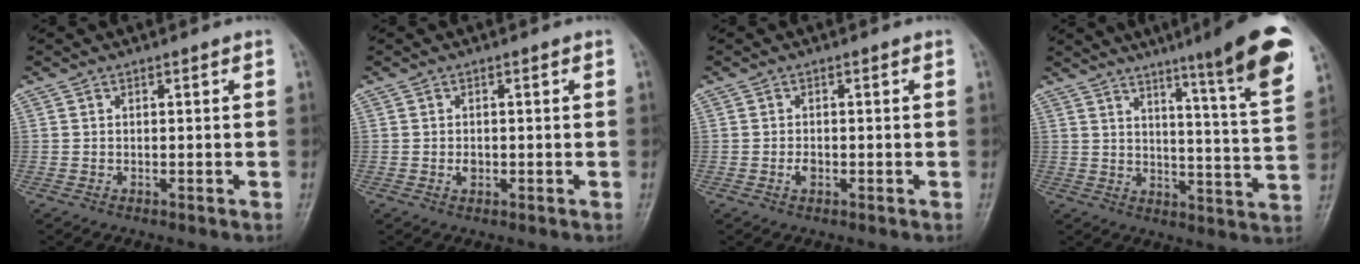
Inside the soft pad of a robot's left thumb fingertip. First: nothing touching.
{"total": 1.5, "force": [-0.3, 1.1, 1.0], "torque": [-0.008, 0.001, -0.005]}
{"total": 1.6, "force": [-0.5, 1.1, 1.1], "torque": [-0.016, 0.001, -0.011]}
{"total": 16.6, "force": [10.1, 0.9, 13.2], "torque": [-0.168, -0.053, 0.134]}